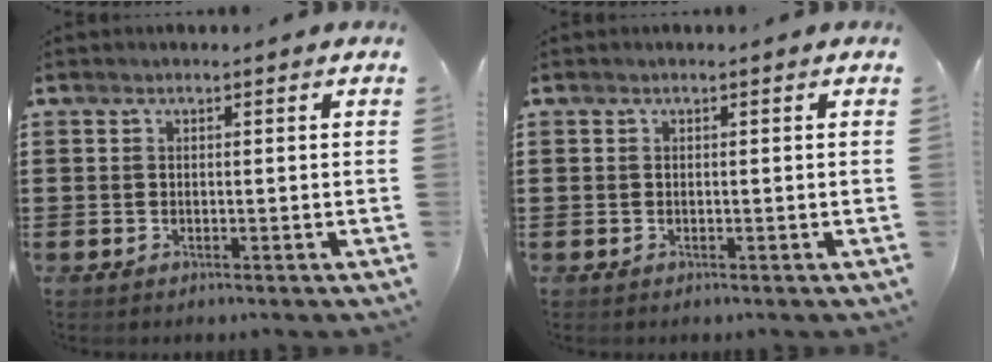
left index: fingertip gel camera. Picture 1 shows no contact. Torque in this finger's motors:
{"motor_torque": [-0.02, 0.00, 0.05, 0.00]}